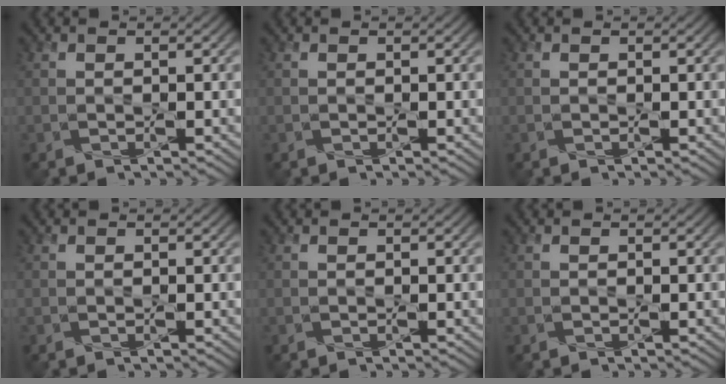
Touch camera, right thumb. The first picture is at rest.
{"total": 0.0}
{"total": 0.0}
{"total": 0.0}
{"total": 0.0}
{"total": 0.0}